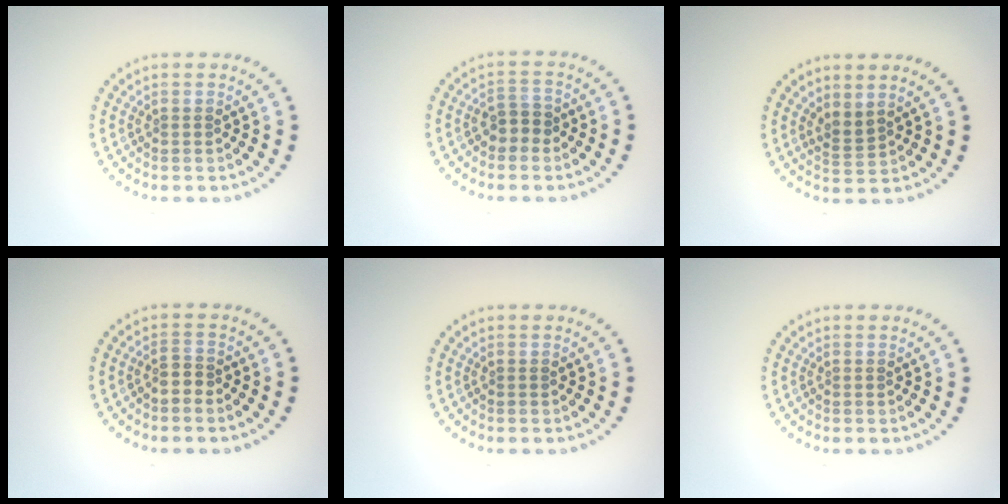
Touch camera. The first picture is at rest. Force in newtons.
{"total": 2.0, "press": 1.9, "slide": 0.6}
{"total": 1.7, "press": 1.2, "slide": 1.2}
{"total": 1.6, "press": 1.2, "slide": 1.0}
{"total": 0.0}
{"total": 0.0}